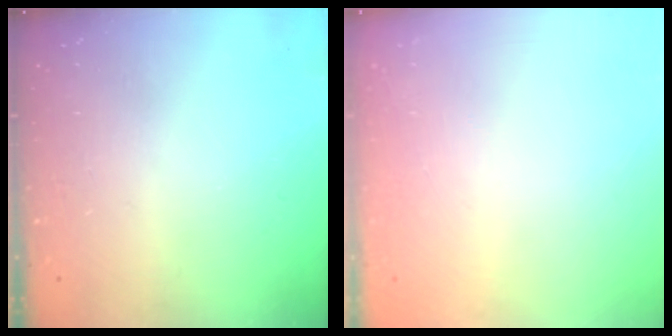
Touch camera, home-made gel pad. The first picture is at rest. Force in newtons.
{"total": 2.7, "press": 2.6, "slide": 0.8}